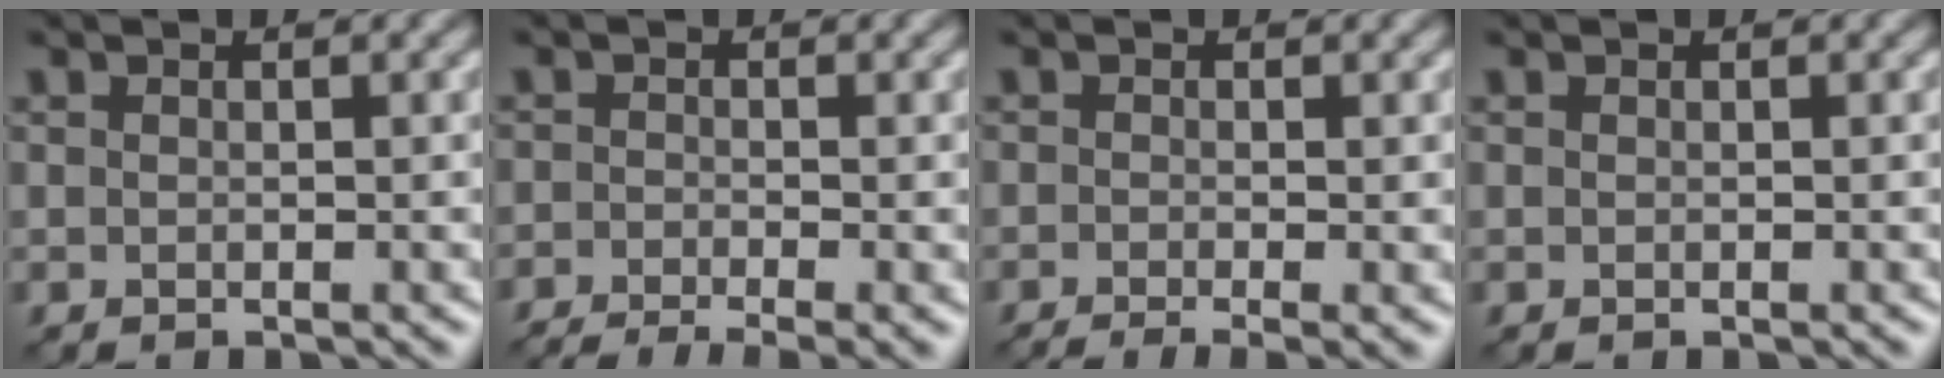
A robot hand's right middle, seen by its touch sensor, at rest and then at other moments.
{"total": 4.1, "force": [-3.0, 0.9, 2.7], "torque": [-0.041, -0.014, -0.058]}
{"total": 3.2, "force": [-1.6, 0.8, 2.7], "torque": [-0.036, -0.010, -0.027]}
{"total": 0.0}